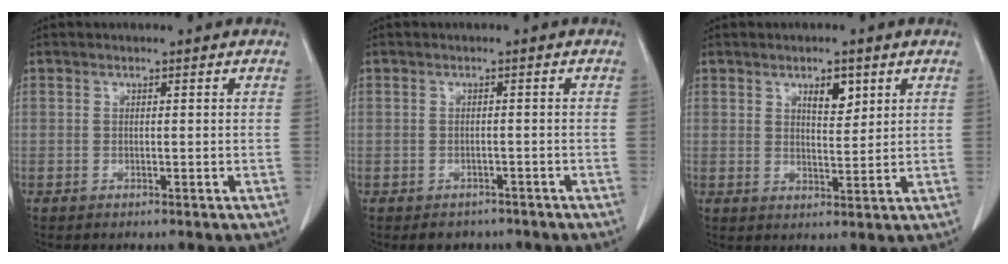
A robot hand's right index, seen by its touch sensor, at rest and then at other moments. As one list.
[{"total": 3.3, "force": [-2.7, 1.9, 0.4], "torque": [-0.005, 0.005, -0.035]}, {"total": 4.0, "force": [2.1, 1.6, 3.0], "torque": [-0.046, -0.003, 0.035]}]